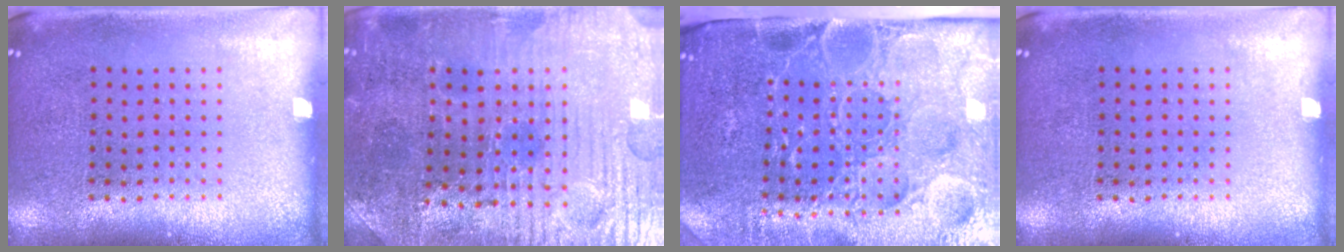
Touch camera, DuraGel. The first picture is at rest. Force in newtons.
{"total": 3.7, "press": 3.7, "slide": 0.5}
{"total": 5.0, "press": 4.2, "slide": 2.6}
{"total": 0.0}